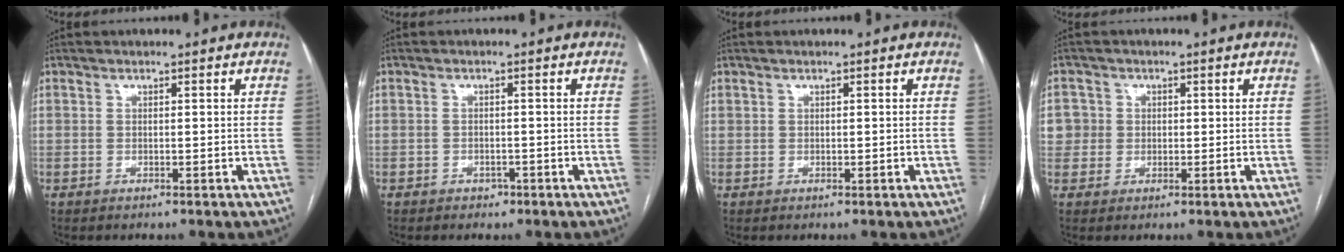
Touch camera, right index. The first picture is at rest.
{"total": 1.4, "force": [-0.9, 1.0, 0.4], "torque": [-0.008, 0.003, -0.011]}
{"total": 0.0}
{"total": 4.0, "force": [0.6, 3.9, 0.1], "torque": [0.014, 0.013, 0.013]}